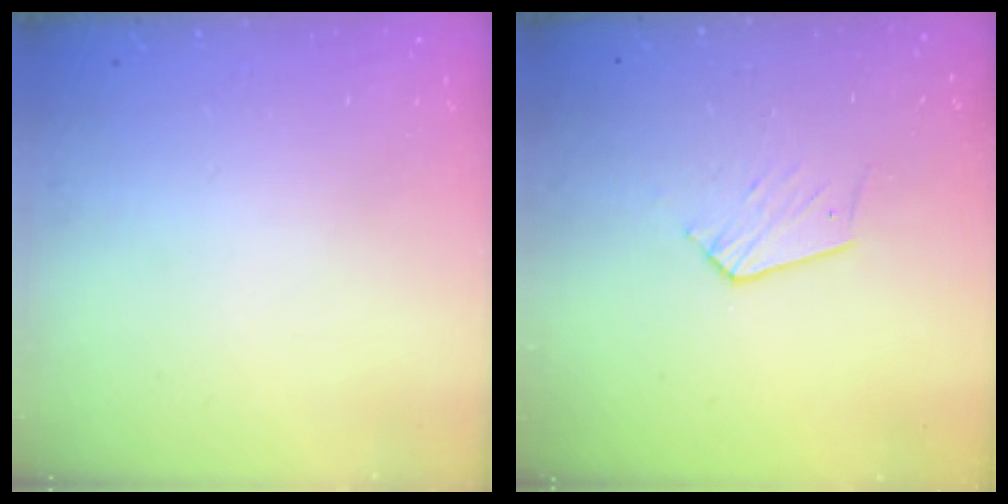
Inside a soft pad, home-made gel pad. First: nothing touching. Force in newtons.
{"total": 4.7, "press": 4.7, "slide": 0.4}